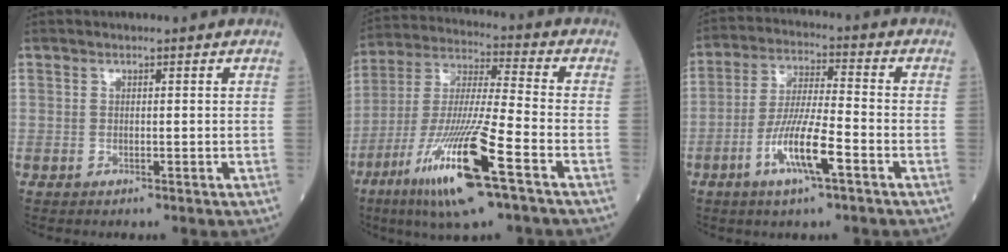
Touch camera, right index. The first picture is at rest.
{"total": 17.7, "force": [-8.6, 0.7, 15.5], "torque": [-0.329, -0.035, -0.162]}
{"total": 9.8, "force": [-4.2, 1.0, 8.8], "torque": [-0.171, -0.007, -0.079]}